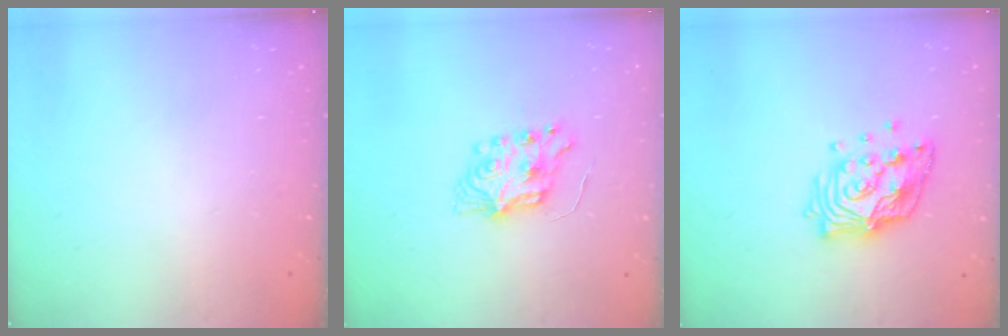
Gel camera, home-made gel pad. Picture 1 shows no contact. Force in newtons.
{"total": 7.3, "press": 7.3, "slide": 0.3}
{"total": 15.5, "press": 15.5, "slide": 1.2}